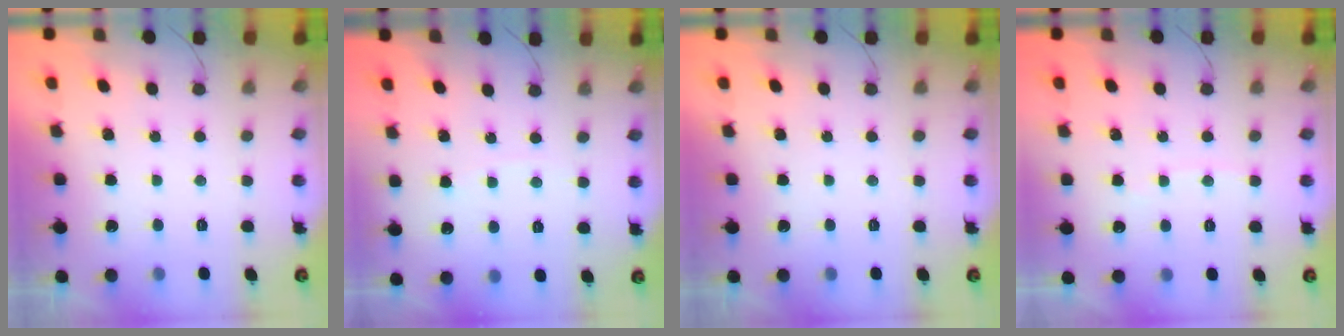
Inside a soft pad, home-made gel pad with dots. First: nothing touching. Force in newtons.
{"total": 2.3, "press": 2.3, "slide": 0.3}
{"total": 0.0}
{"total": 2.1, "press": 2.0, "slide": 0.3}